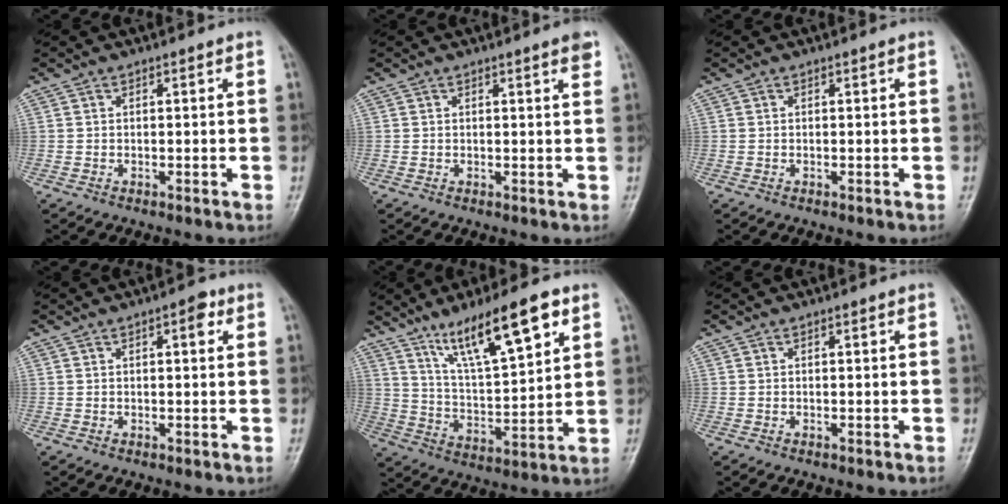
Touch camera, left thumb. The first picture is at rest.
{"total": 2.0, "force": [1.3, 0.1, 1.5], "torque": [-0.020, -0.006, 0.014]}
{"total": 0.0}
{"total": 2.9, "force": [1.2, 1.1, 2.4], "torque": [-0.027, 0.001, 0.013]}
{"total": 15.6, "force": [9.1, 3.8, 12.1], "torque": [-0.190, -0.038, 0.167]}
{"total": 0.0}